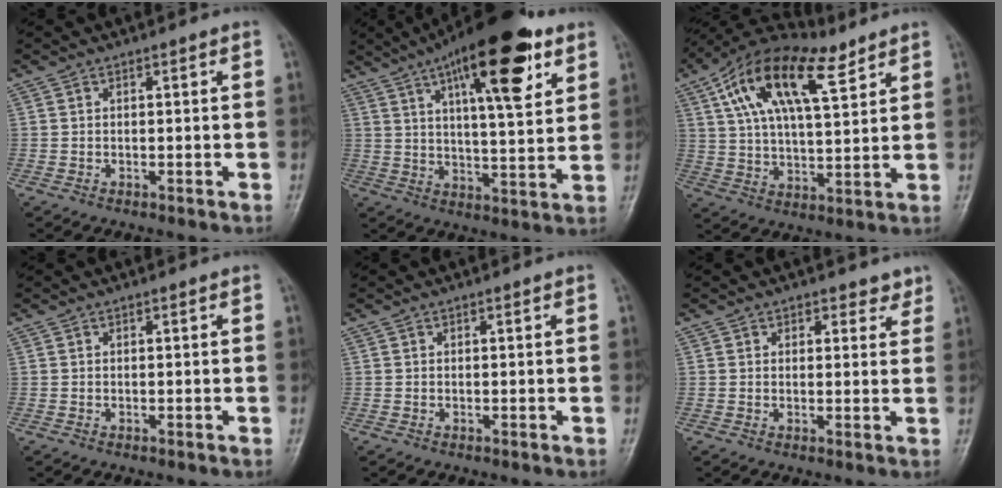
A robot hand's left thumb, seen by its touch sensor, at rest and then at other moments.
{"total": 20.0, "force": [10.0, 6.2, 16.1], "torque": [-0.224, -0.026, 0.151]}
{"total": 18.8, "force": [9.2, 8.2, 14.2], "torque": [-0.234, -0.008, 0.162]}
{"total": 0.0}
{"total": 0.0}
{"total": 3.1, "force": [2.2, 2.0, 0.6], "torque": [0.025, -0.011, 0.025]}